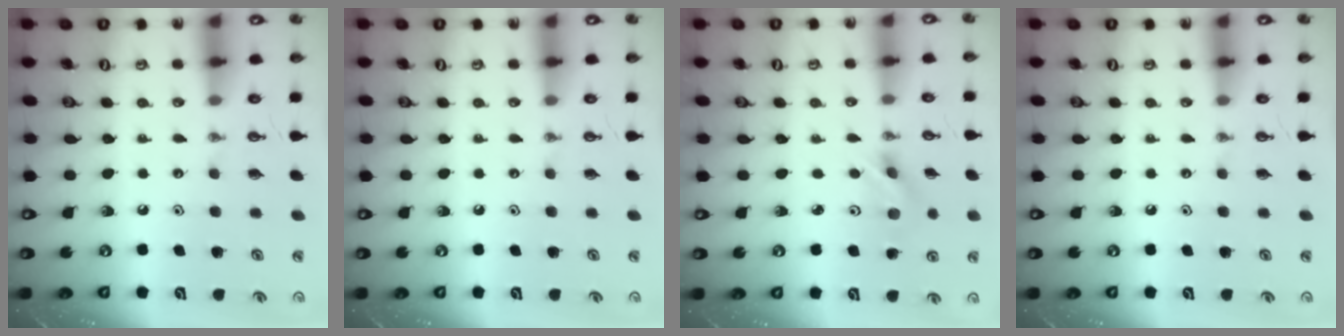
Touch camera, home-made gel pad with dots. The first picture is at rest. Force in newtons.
{"total": 0.0}
{"total": 3.8, "press": 3.0, "slide": 2.3}
{"total": 0.0}